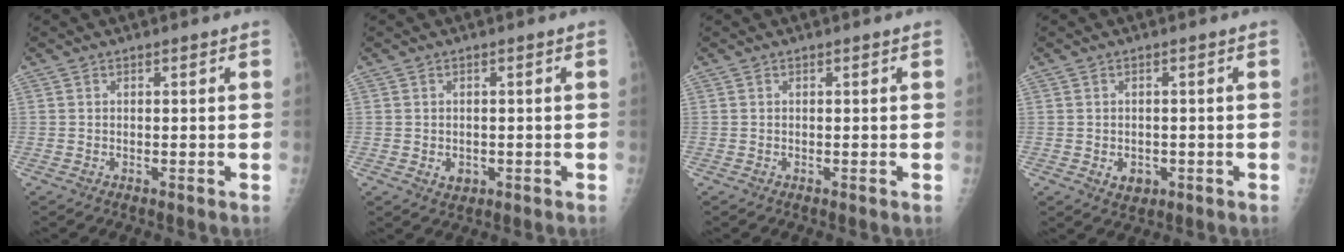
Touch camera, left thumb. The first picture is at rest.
{"total": 2.4, "force": [-0.5, 1.9, 1.3], "torque": [-0.012, -0.001, 0.001]}
{"total": 0.0}
{"total": 3.2, "force": [-0.9, 2.5, 1.8], "torque": [-0.015, 0.001, -0.003]}